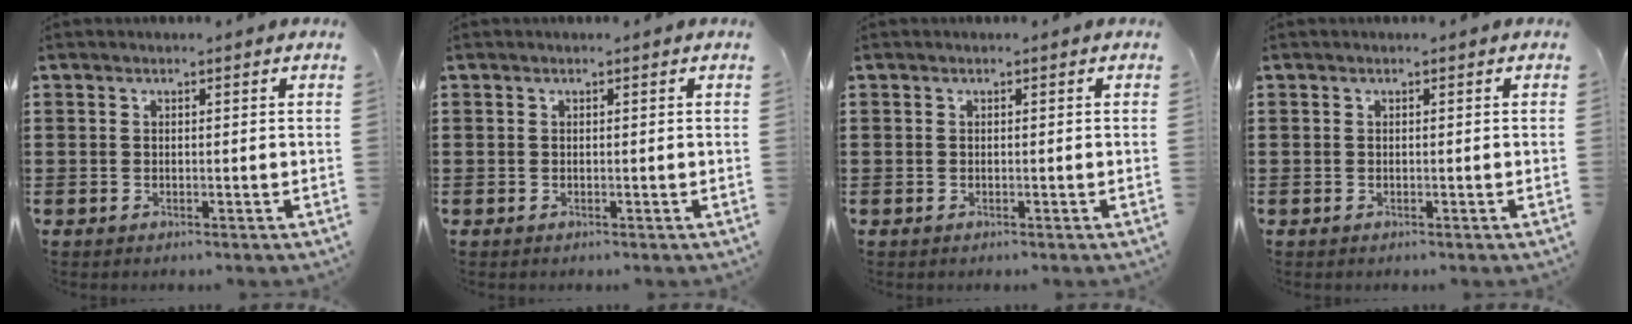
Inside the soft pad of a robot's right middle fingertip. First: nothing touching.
{"total": 0.0}
{"total": 0.0}
{"total": 0.0}